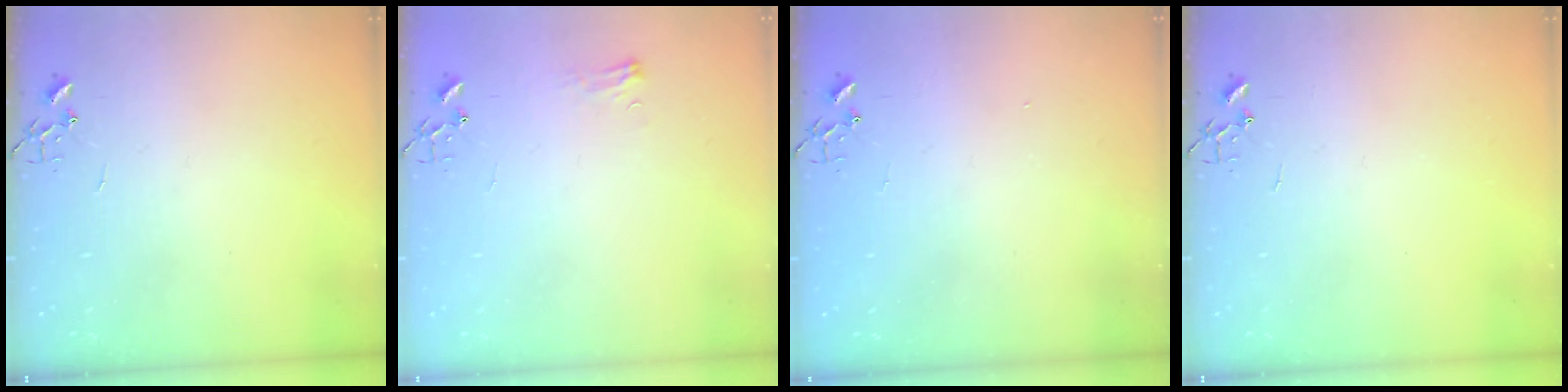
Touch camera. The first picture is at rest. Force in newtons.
{"total": 5.5, "press": 5.5, "slide": 0.7}
{"total": 1.3, "press": 1.2, "slide": 0.1}
{"total": 0.0}